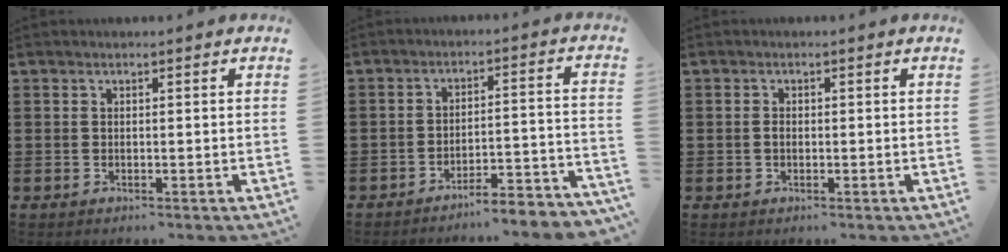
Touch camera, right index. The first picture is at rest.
{"total": 4.3, "force": [-4.1, -0.4, 1.2], "torque": [-0.025, -0.016, -0.085]}
{"total": 1.0, "force": [-0.1, 0.5, 0.8], "torque": [-0.019, -0.001, -0.002]}